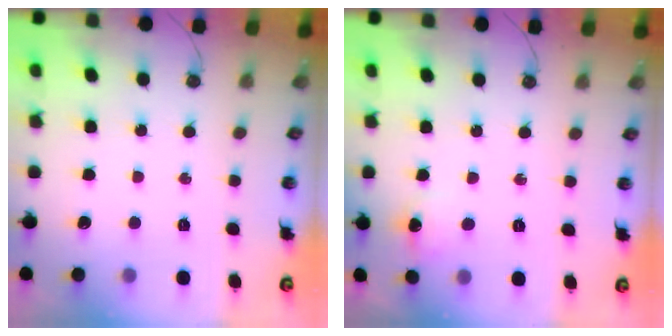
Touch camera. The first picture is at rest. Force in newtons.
{"total": 5.9, "press": 5.9, "slide": 0.6}